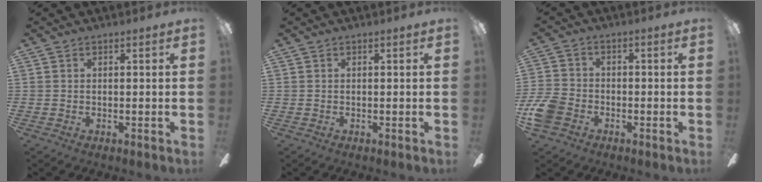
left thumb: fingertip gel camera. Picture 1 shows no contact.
{"total": 0.0}
{"total": 7.2, "force": [-3.1, 5.2, 3.9], "torque": [-0.090, 0.018, -0.060]}